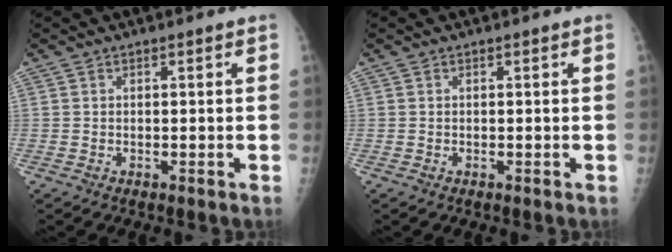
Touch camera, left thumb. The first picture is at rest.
{"total": 0.0}